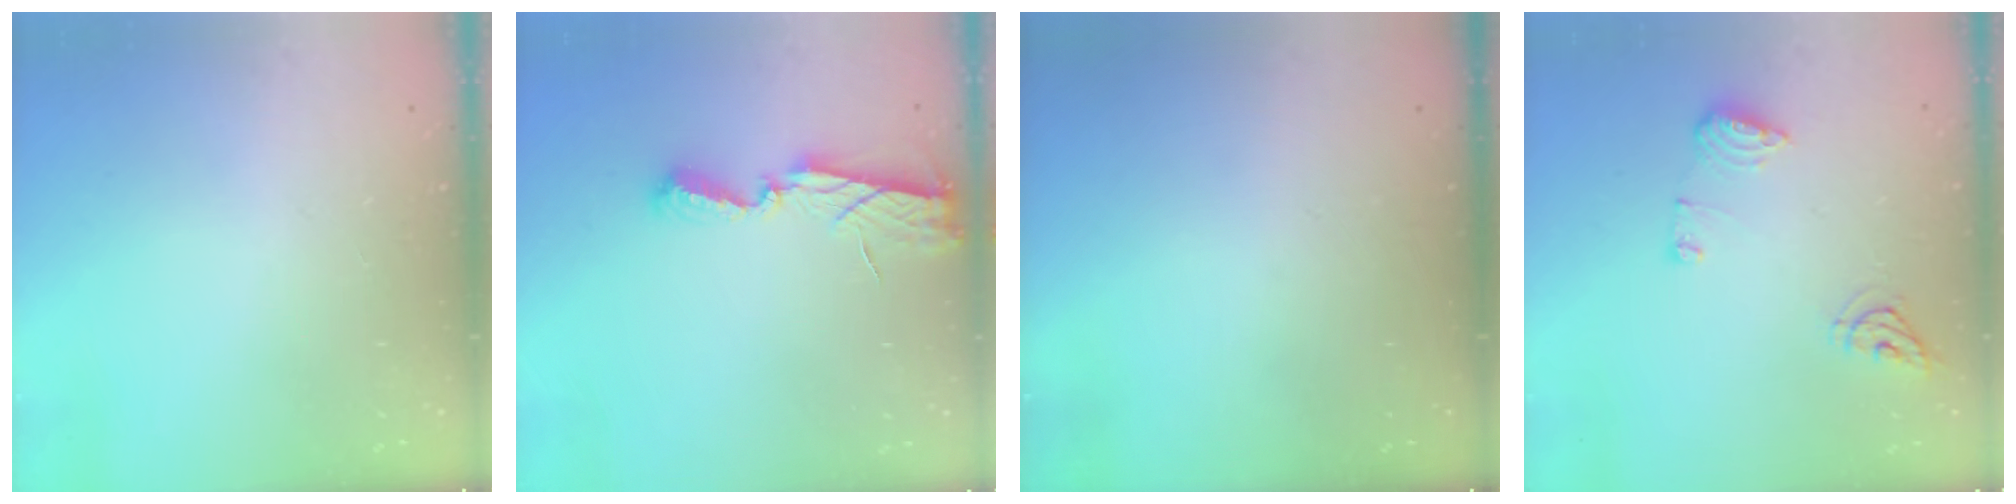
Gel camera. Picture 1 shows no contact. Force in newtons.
{"total": 6.2, "press": 6.2, "slide": 0.2}
{"total": 0.0}
{"total": 8.6, "press": 8.5, "slide": 0.1}